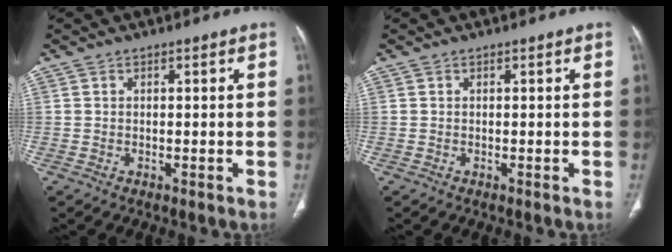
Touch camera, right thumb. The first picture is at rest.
{"total": 0.0}